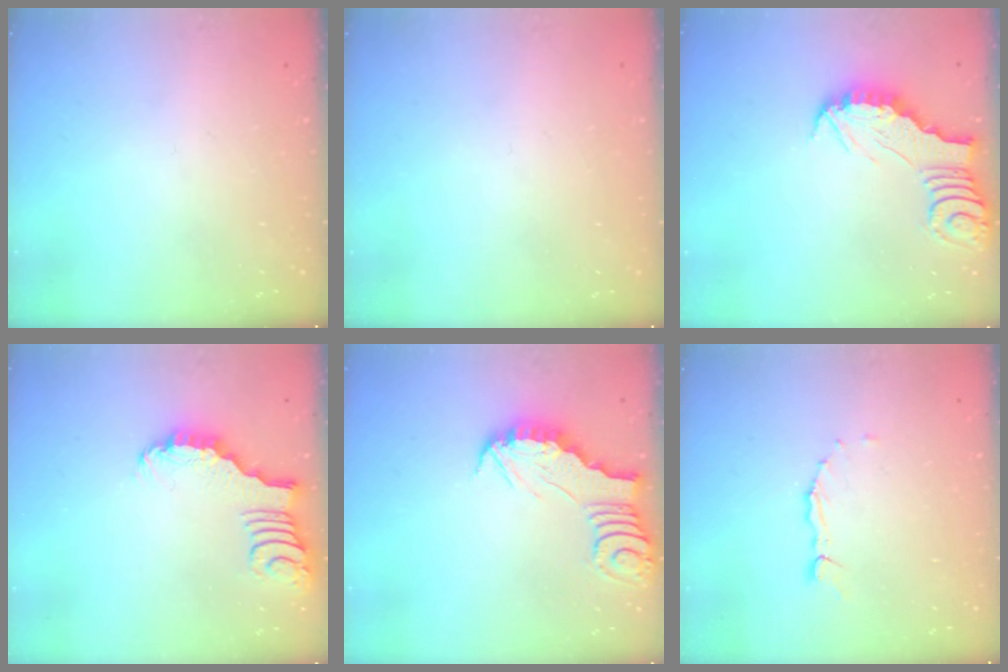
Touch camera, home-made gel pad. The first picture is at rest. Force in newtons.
{"total": 0.0}
{"total": 3.0, "press": 3.0, "slide": 0.3}
{"total": 2.2, "press": 2.2, "slide": 0.4}
{"total": 2.6, "press": 2.6, "slide": 0.2}
{"total": 1.5, "press": 1.5, "slide": 0.2}